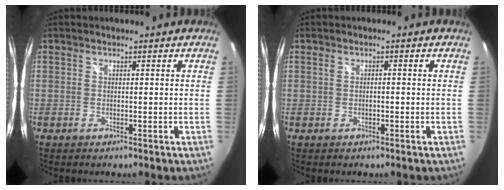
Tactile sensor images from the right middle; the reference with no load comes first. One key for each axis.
{"total": 0.9, "fx": -0.2, "fy": 0.5, "fz": 0.7, "tx": -0.012, "ty": 0.003, "tz": -0.005}